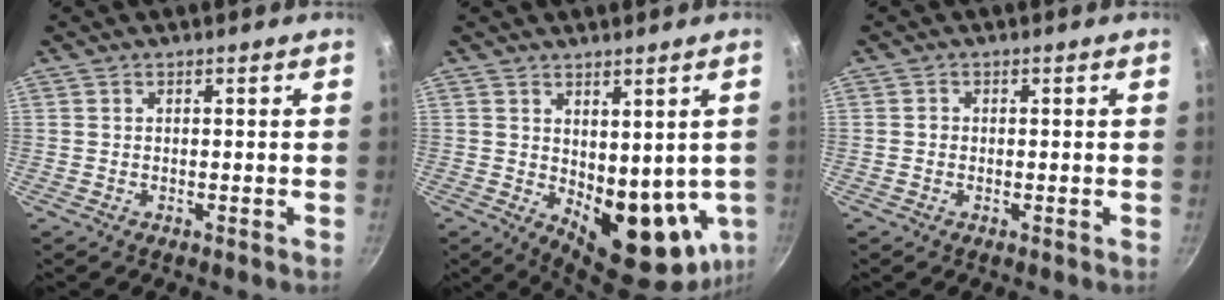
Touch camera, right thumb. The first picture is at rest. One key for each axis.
{"total": 13.8, "fx": 0.6, "fy": 7.7, "fz": 11.4, "tx": -0.120, "ty": -0.032, "tz": 0.031}
{"total": 0.8, "fx": -0.2, "fy": 0.8, "fz": 0.2, "tx": 0.000, "ty": 0.002, "tz": -0.006}